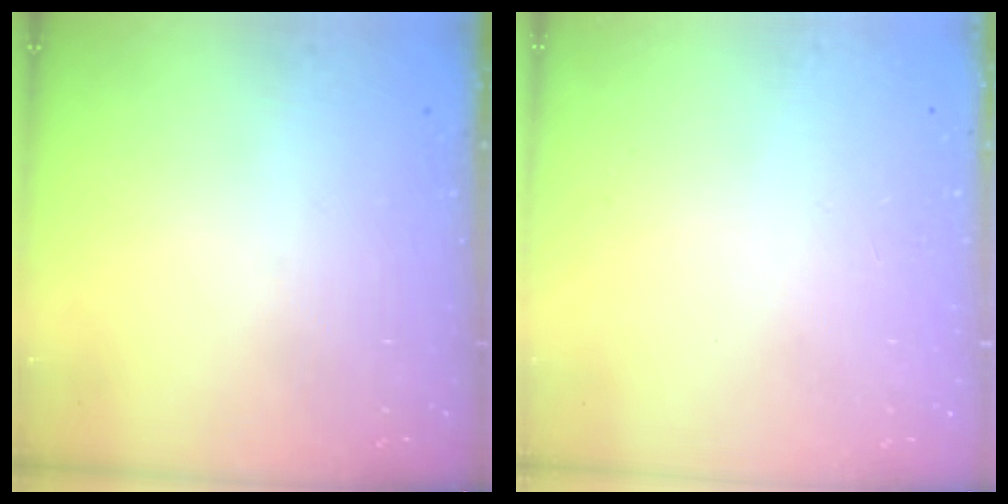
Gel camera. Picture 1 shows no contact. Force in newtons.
{"total": 2.6, "press": 2.6, "slide": 0.2}